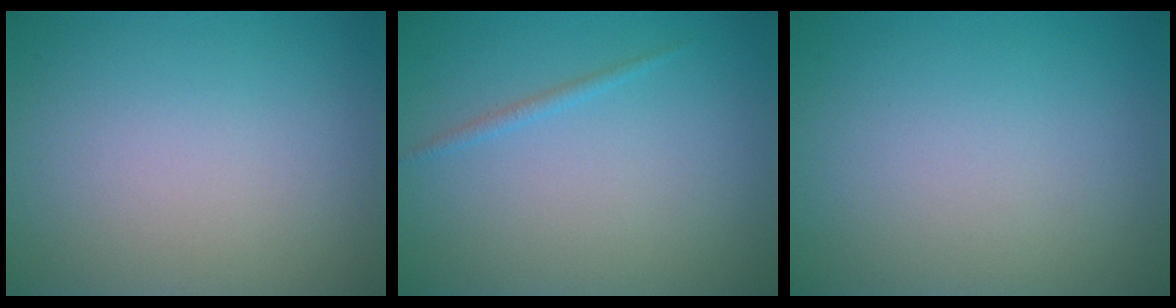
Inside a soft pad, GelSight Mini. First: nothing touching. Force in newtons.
{"total": 0.8, "press": 0.8, "slide": 0.1}
{"total": 0.0}